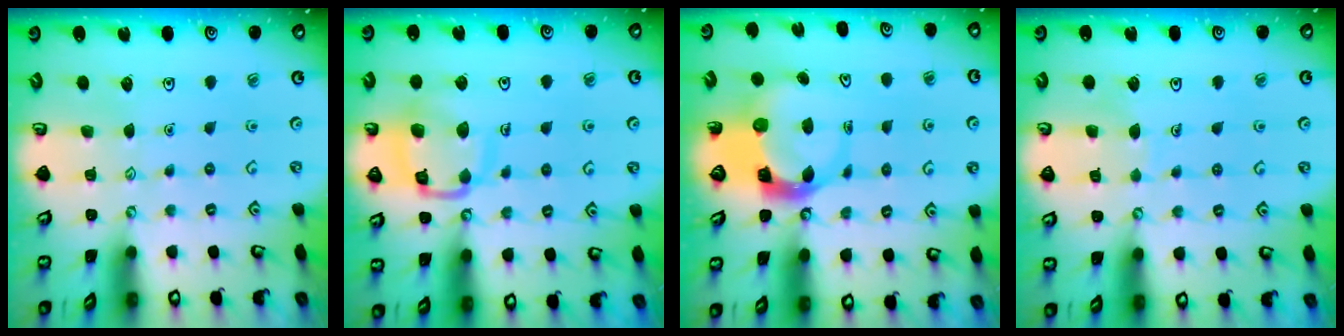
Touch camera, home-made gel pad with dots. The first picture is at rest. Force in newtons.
{"total": 13.4, "press": 13.3, "slide": 1.4}
{"total": 6.1, "press": 6.0, "slide": 0.9}
{"total": 4.2, "press": 4.1, "slide": 0.4}